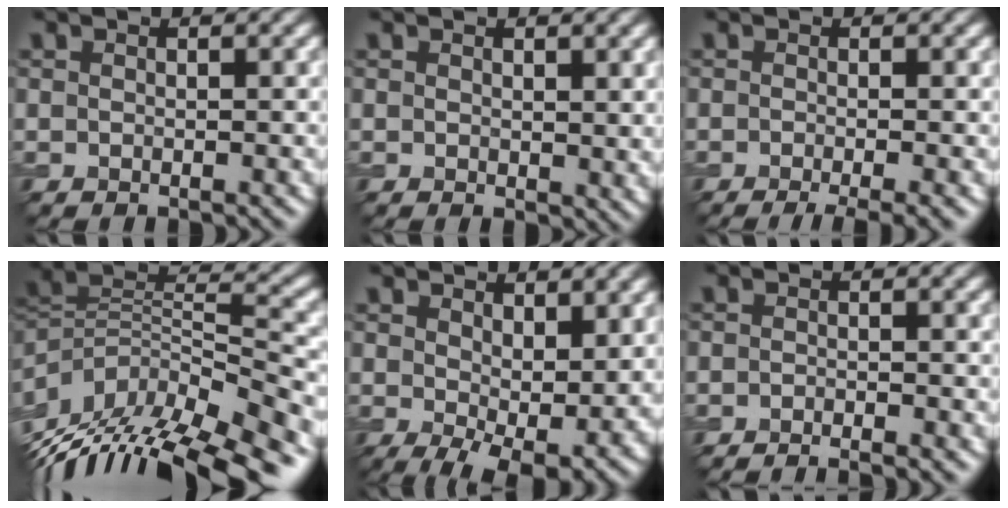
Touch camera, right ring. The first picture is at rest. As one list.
[{"total": 1.4, "force": [0.7, 0.7, 0.9], "torque": [-0.011, -0.006, 0.017]}, {"total": 3.3, "force": [-1.8, 0.7, 2.7], "torque": [-0.034, -0.005, -0.028]}, {"total": 13.3, "force": [-7.5, 5.9, 9.3], "torque": [-0.194, 0.017, -0.114]}, {"total": 6.9, "force": [0.3, 3.6, 5.9], "torque": [-0.102, -0.025, 0.019]}, {"total": 2.0, "force": [-1.7, 0.2, 1.0], "torque": [-0.011, -0.004, -0.033]}]